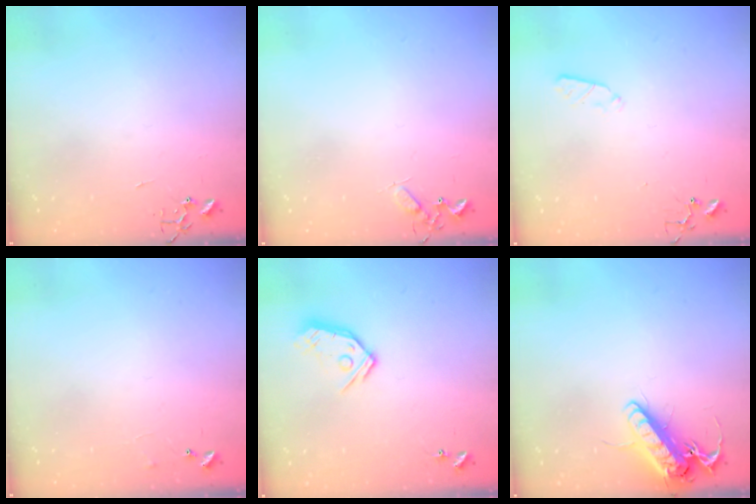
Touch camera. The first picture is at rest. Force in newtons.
{"total": 4.6, "press": 4.6, "slide": 0.6}
{"total": 3.2, "press": 3.1, "slide": 0.5}
{"total": 6.4, "press": 6.3, "slide": 0.5}
{"total": 9.9, "press": 9.9, "slide": 0.8}
{"total": 14.1, "press": 13.9, "slide": 2.6}